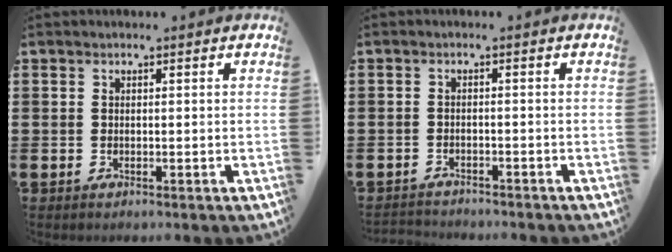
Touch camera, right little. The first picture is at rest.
{"total": 1.5, "force": [-1.5, 0.0, -0.2], "torque": [0.000, 0.003, -0.032]}